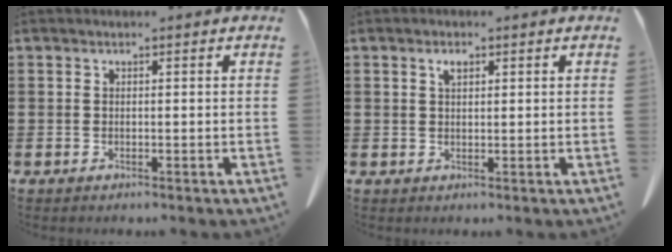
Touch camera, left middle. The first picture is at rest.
{"total": 1.8, "force": [1.0, 0.8, 1.3], "torque": [-0.029, 0.003, 0.018]}